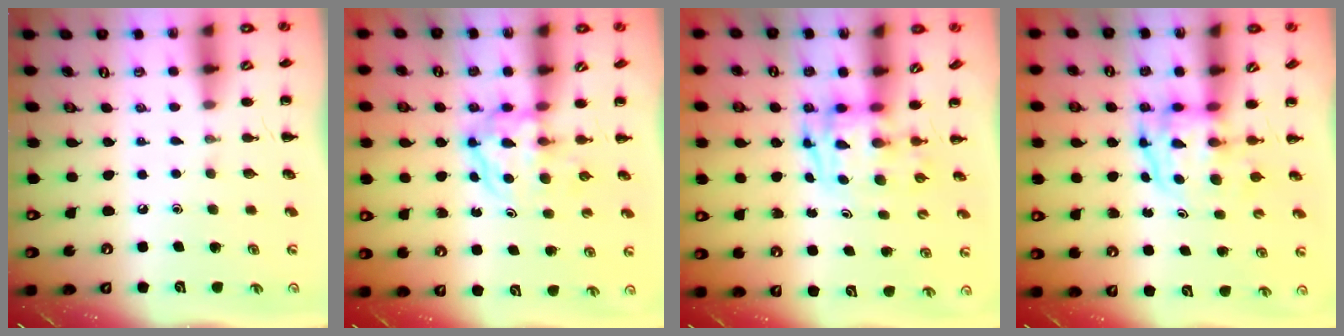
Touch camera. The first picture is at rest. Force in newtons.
{"total": 3.8, "press": 3.8, "slide": 0.5}
{"total": 3.3, "press": 3.3, "slide": 0.6}
{"total": 4.0, "press": 3.9, "slide": 0.7}